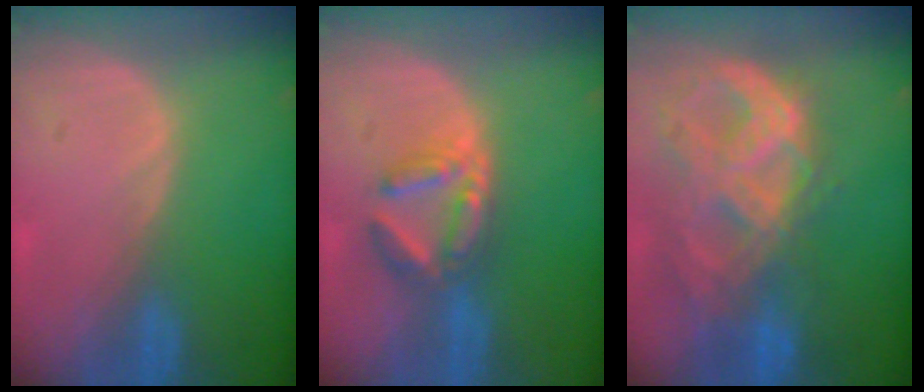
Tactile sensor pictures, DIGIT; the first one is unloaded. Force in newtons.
{"total": 6.2, "press": 5.7, "slide": 2.5}
{"total": 11.2, "press": 9.5, "slide": 5.9}